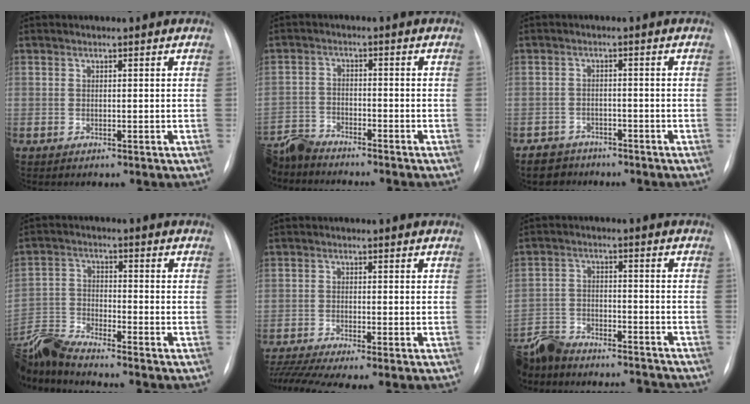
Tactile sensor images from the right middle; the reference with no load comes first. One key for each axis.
{"total": 6.5, "fx": -6.3, "fy": 1.3, "fz": 0.7, "tx": -0.017, "ty": -0.015, "tz": -0.122}
{"total": 4.1, "fx": -3.3, "fy": 2.5, "fz": -0.3, "tx": 0.003, "ty": 0.006, "tz": -0.056}
{"total": 10.3, "fx": -9.9, "fy": -1.0, "fz": 2.9, "tx": -0.072, "ty": -0.009, "tz": -0.196}
{"total": 7.4, "fx": -5.9, "fy": -0.1, "fz": 4.4, "tx": -0.082, "ty": -0.010, "tz": -0.102}
{"total": 16.7, "fx": -15.5, "fy": 4.1, "fz": 4.9, "tx": -0.131, "ty": 0.006, "tz": -0.243}